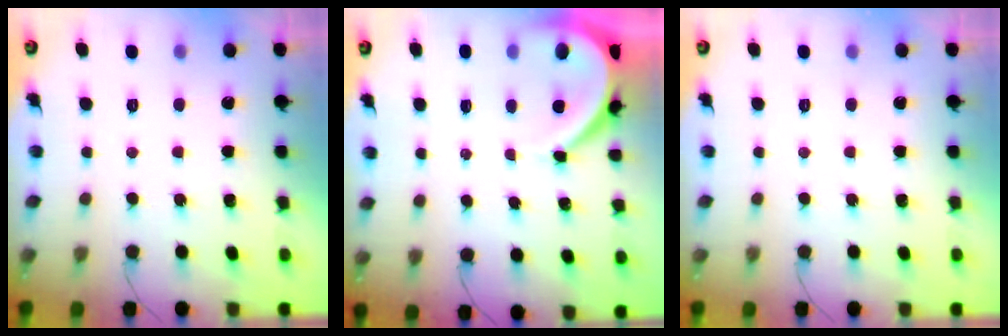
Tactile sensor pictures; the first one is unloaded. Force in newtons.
{"total": 5.7, "press": 5.7, "slide": 0.4}
{"total": 0.0}